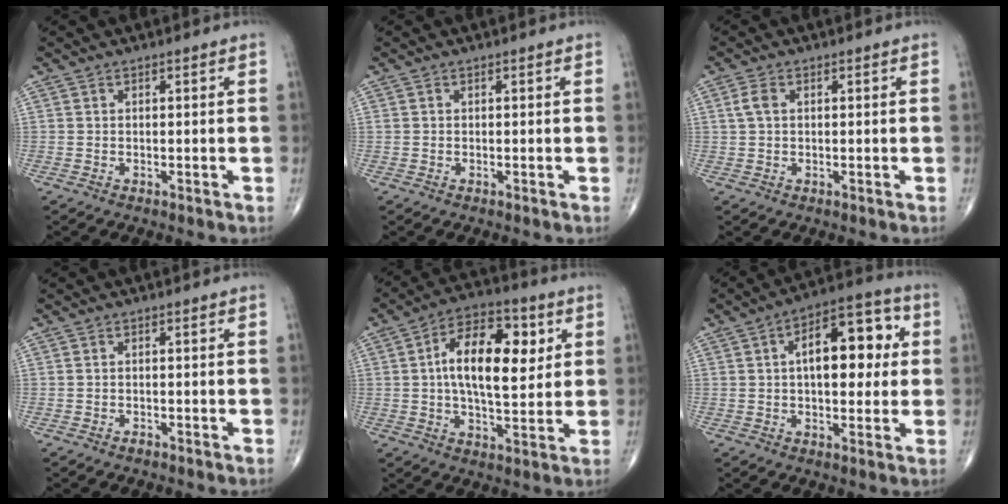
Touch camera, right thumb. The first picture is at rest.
{"total": 0.0}
{"total": 2.4, "force": [0.5, 1.5, 1.9], "torque": [-0.045, 0.008, 0.010]}
{"total": 0.7, "force": [-0.5, 0.4, 0.3], "torque": [-0.005, 0.002, -0.010]}
{"total": 15.9, "force": [3.2, 7.7, 13.5], "torque": [-0.197, 0.004, 0.044]}
{"total": 14.8, "force": [2.6, 7.5, 12.5], "torque": [-0.149, 0.021, 0.030]}